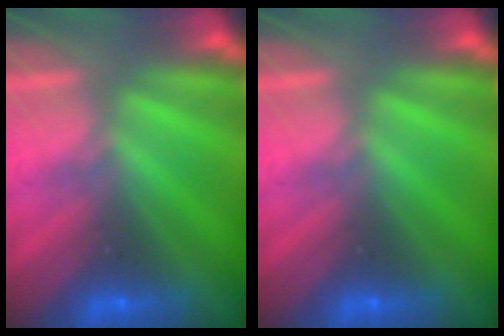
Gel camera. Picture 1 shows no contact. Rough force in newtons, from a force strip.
{"total": 0.0}